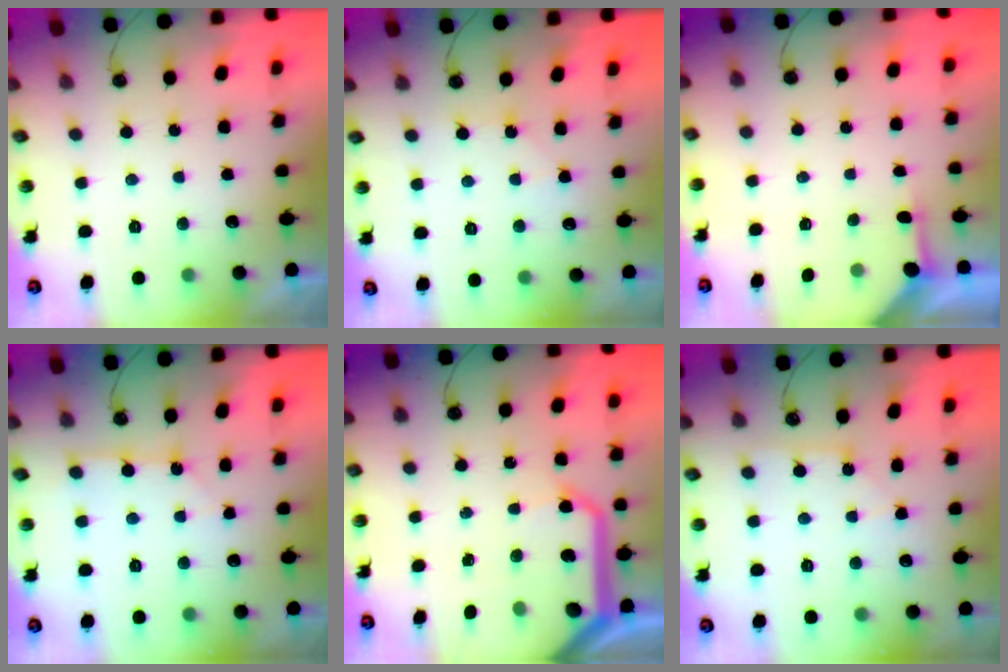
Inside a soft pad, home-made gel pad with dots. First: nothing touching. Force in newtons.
{"total": 3.9, "press": 3.9, "slide": 0.6}
{"total": 2.4, "press": 2.4, "slide": 0.4}
{"total": 3.0, "press": 3.0, "slide": 0.3}
{"total": 18.3, "press": 18.1, "slide": 2.4}
{"total": 2.5, "press": 2.5, "slide": 0.4}